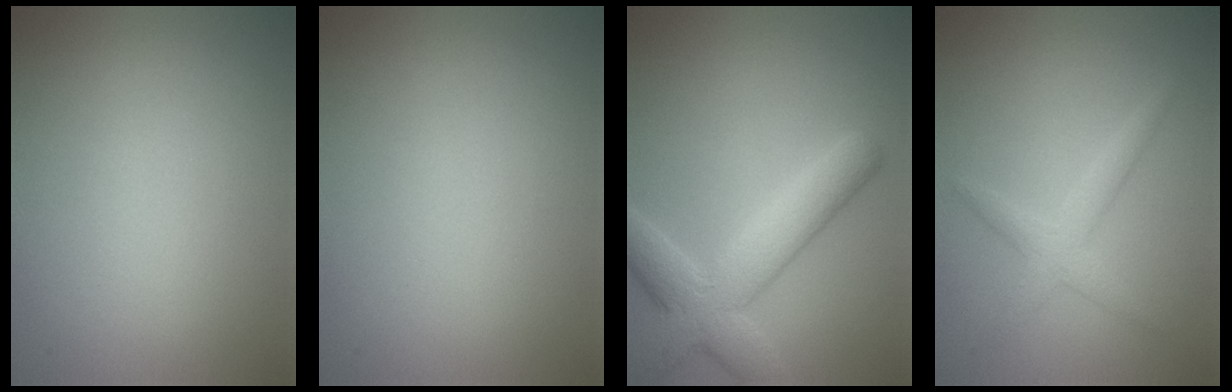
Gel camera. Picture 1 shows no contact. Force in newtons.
{"total": 0.0}
{"total": 5.8, "press": 5.8, "slide": 0.3}
{"total": 2.1, "press": 2.1, "slide": 0.1}